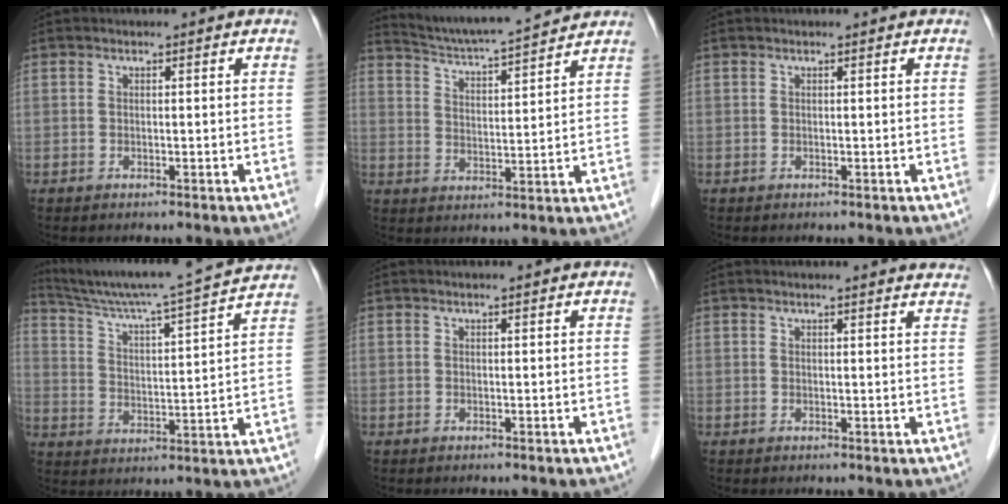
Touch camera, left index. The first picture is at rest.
{"total": 12.0, "force": [11.4, 0.1, 3.7], "torque": [-0.072, 0.016, 0.178]}
{"total": 0.0}
{"total": 17.4, "force": [16.0, -1.9, 6.6], "torque": [-0.123, -0.024, 0.230]}
{"total": 1.2, "force": [1.1, -0.1, 0.4], "torque": [-0.008, 0.009, 0.016]}
{"total": 10.5, "force": [10.2, 0.7, 2.5], "torque": [-0.013, -0.011, 0.092]}